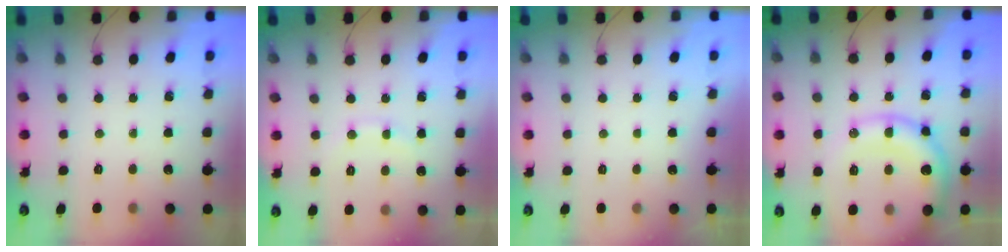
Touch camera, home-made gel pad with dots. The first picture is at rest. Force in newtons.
{"total": 6.9, "press": 6.7, "slide": 1.7}
{"total": 2.9, "press": 2.9, "slide": 0.1}
{"total": 18.5, "press": 18.4, "slide": 1.5}